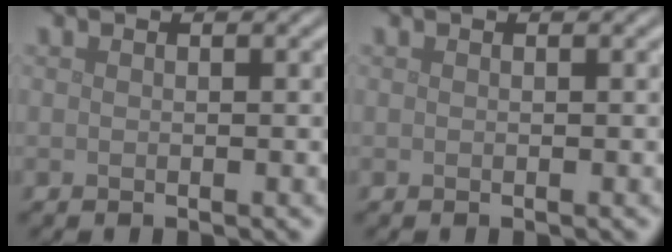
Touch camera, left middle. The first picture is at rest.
{"total": 0.0}